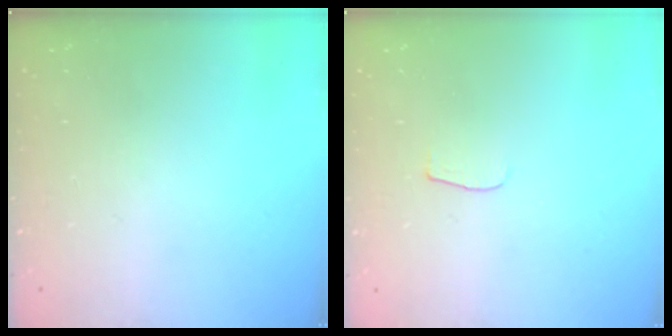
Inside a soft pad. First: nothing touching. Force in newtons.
{"total": 3.0, "press": 3.0, "slide": 0.4}